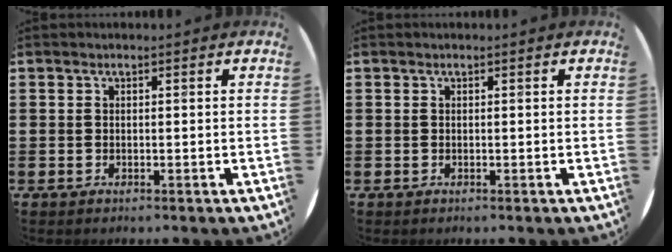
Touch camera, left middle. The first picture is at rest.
{"total": 0.0}